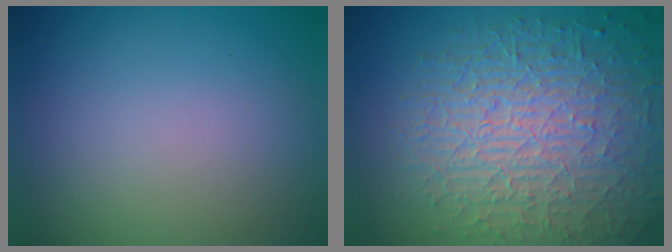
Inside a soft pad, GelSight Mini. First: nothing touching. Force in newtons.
{"total": 10.2, "press": 6.8, "slide": 7.6}